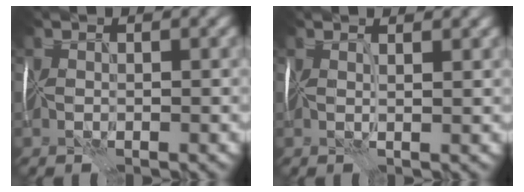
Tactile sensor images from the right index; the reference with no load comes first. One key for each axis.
{"total": 1.4, "fx": 1.1, "fy": -0.5, "fz": 0.8, "tx": -0.008, "ty": -0.001, "tz": 0.007}